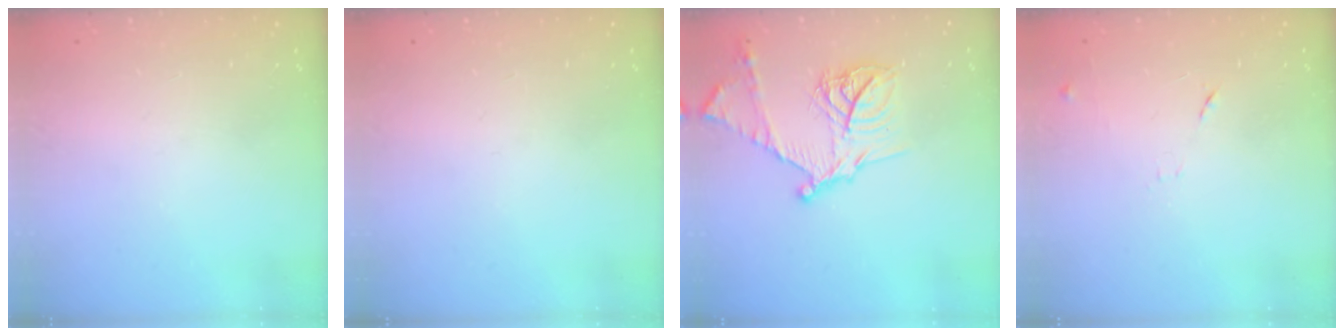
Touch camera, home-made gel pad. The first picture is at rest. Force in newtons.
{"total": 0.0}
{"total": 18.3, "press": 18.2, "slide": 1.7}
{"total": 9.2, "press": 9.1, "slide": 0.7}